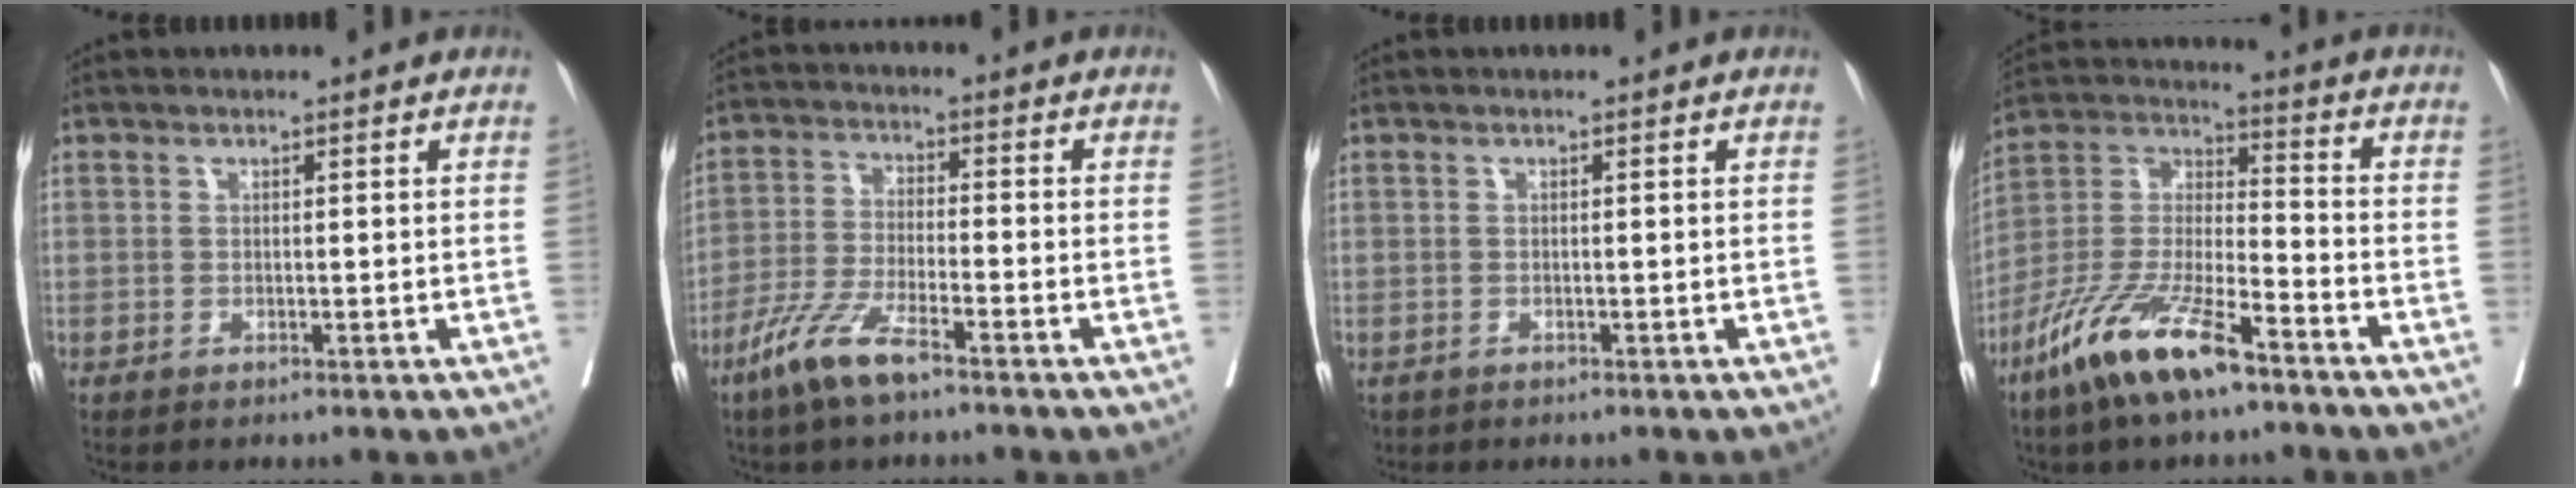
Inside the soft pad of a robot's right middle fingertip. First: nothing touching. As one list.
[{"total": 7.7, "force": [-5.3, 0.9, 5.5], "torque": [-0.121, -0.014, -0.106]}, {"total": 1.1, "force": [-0.8, 0.8, 0.2], "torque": [-0.009, 0.001, -0.010]}, {"total": 14.9, "force": [-9.8, 3.1, 10.7], "torque": [-0.224, -0.015, -0.188]}]